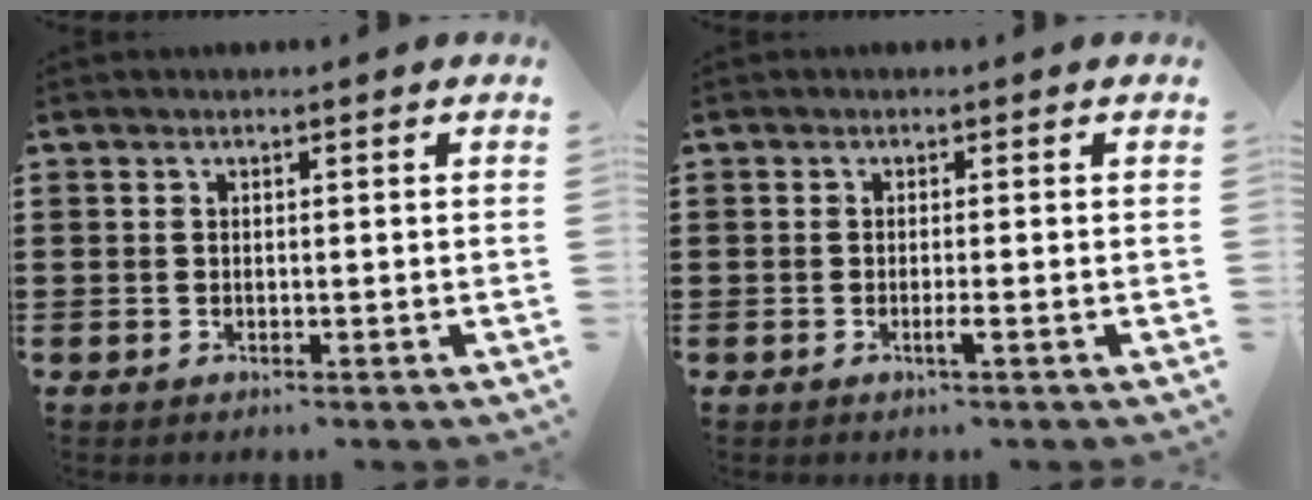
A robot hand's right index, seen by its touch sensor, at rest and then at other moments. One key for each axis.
{"total": 1.5, "fx": -0.6, "fy": -0.2, "fz": 1.4, "tx": -0.031, "ty": -0.008, "tz": -0.014}